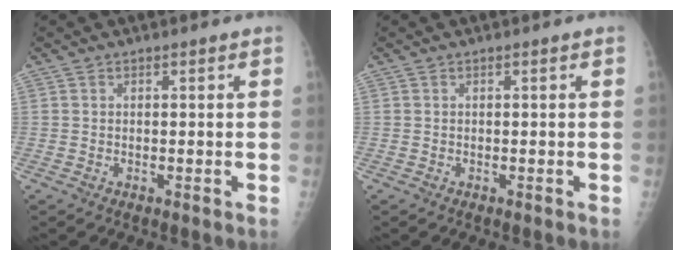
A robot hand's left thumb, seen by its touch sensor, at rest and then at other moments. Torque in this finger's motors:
{"motor_torque": [0.14, -0.08, -0.11, -0.10, 0.00]}